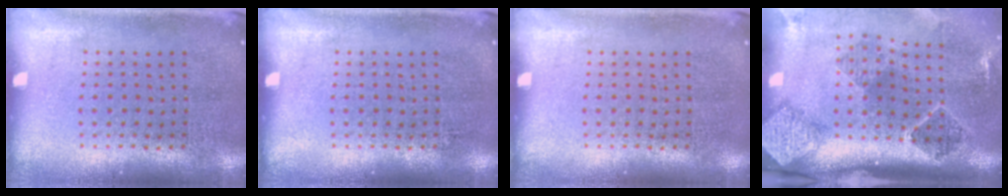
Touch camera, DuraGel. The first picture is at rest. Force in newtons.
{"total": 0.0}
{"total": 0.0}
{"total": 2.9, "press": 1.9, "slide": 2.1}